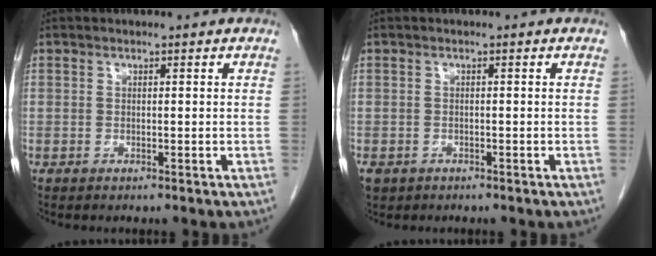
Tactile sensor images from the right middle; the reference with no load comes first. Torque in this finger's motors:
{"motor_torque": [1.14, -0.99, 1.05, 0.21]}